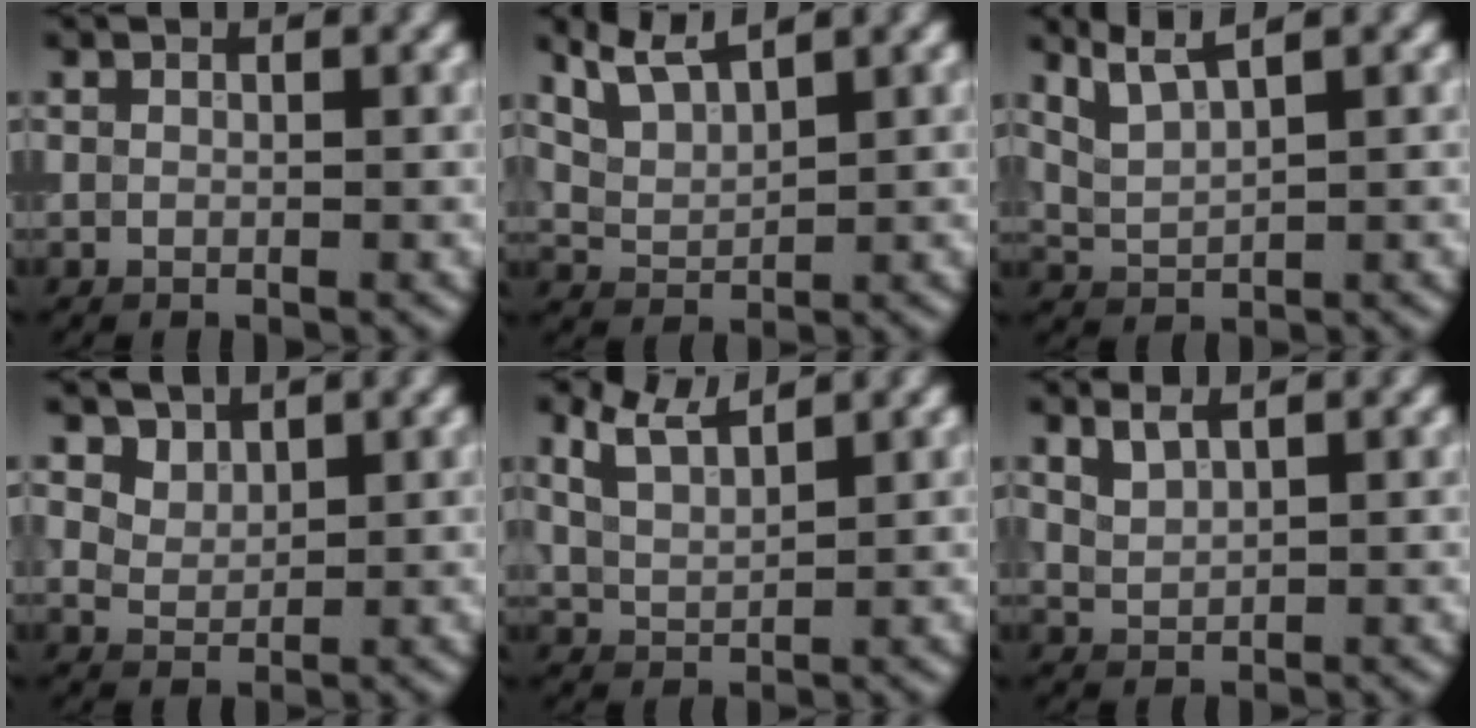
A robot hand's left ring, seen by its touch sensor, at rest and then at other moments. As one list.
[{"total": 3.5, "force": [3.0, 0.8, 1.7], "torque": [-0.047, 0.009, 0.063]}, {"total": 3.2, "force": [2.4, 0.6, 2.0], "torque": [-0.042, 0.008, 0.055]}, {"total": 2.5, "force": [1.9, 1.4, 0.8], "torque": [-0.026, -0.015, 0.056]}, {"total": 3.3, "force": [2.7, 0.9, 1.8], "torque": [-0.045, 0.009, 0.057]}, {"total": 1.7, "force": [1.4, 0.5, 0.9], "torque": [-0.025, -0.001, 0.036]}]